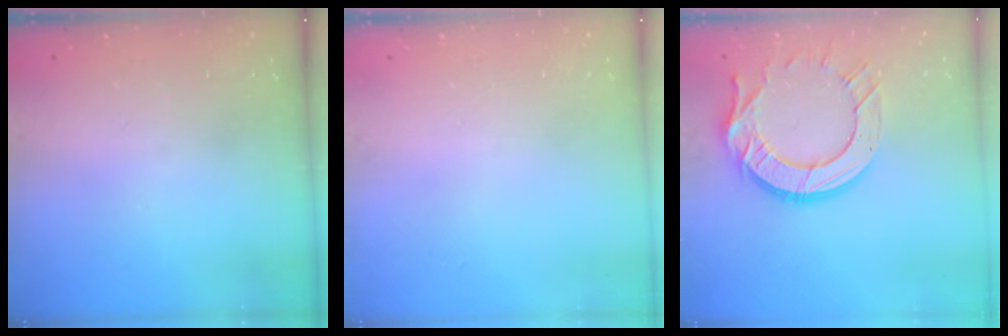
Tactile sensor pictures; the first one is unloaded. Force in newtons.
{"total": 0.0}
{"total": 14.7, "press": 14.6, "slide": 1.2}